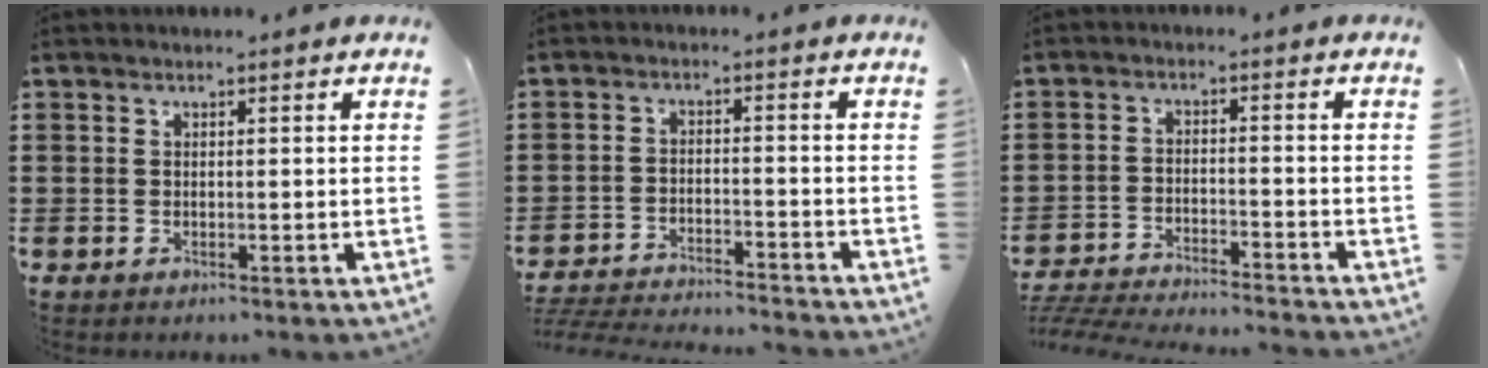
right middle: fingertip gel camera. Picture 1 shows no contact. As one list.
[{"total": 4.2, "force": [-4.2, -0.1, 0.6], "torque": [-0.019, -0.004, -0.090]}, {"total": 4.8, "force": [-4.7, -0.1, 0.8], "torque": [-0.026, -0.007, -0.101]}]